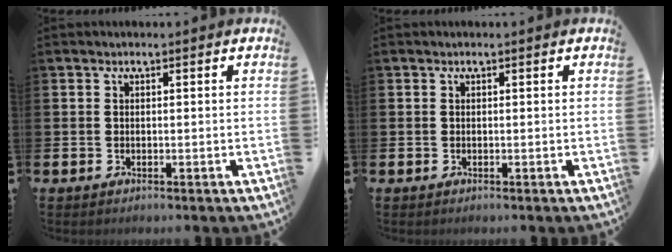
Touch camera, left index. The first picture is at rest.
{"total": 0.0}